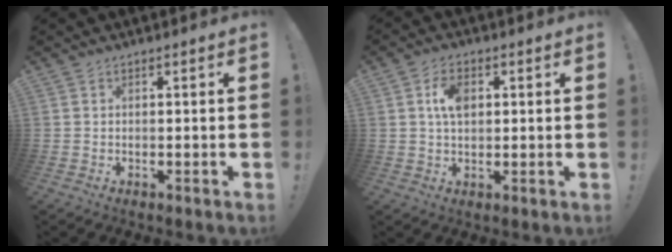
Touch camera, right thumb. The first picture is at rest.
{"total": 6.1, "force": [1.5, 3.7, 4.6], "torque": [-0.070, 0.001, 0.023]}